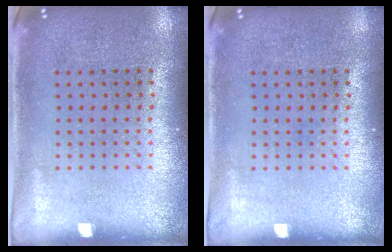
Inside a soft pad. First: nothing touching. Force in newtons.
{"total": 0.0}